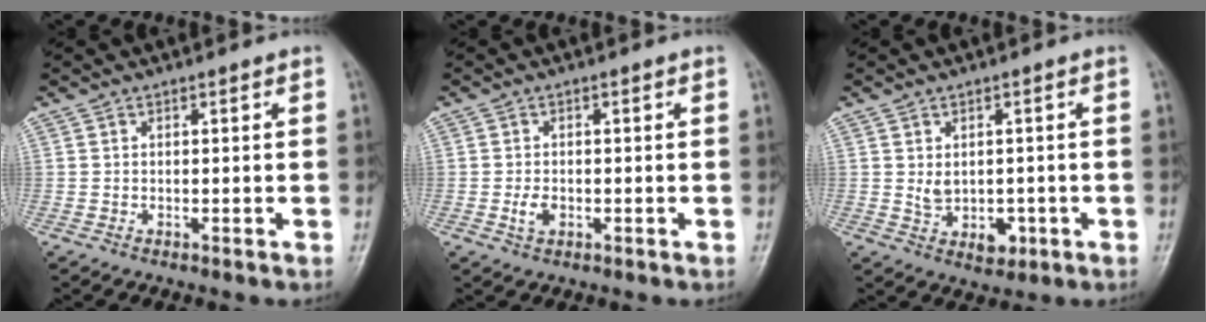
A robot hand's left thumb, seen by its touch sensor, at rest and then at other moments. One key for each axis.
{"total": 2.4, "fx": -0.6, "fy": 1.6, "fz": 1.7, "tx": -0.029, "ty": 0.001, "tz": -0.011}
{"total": 5.2, "fx": -0.3, "fy": 3.9, "fz": 3.4, "tx": -0.034, "ty": -0.004, "tz": 0.009}